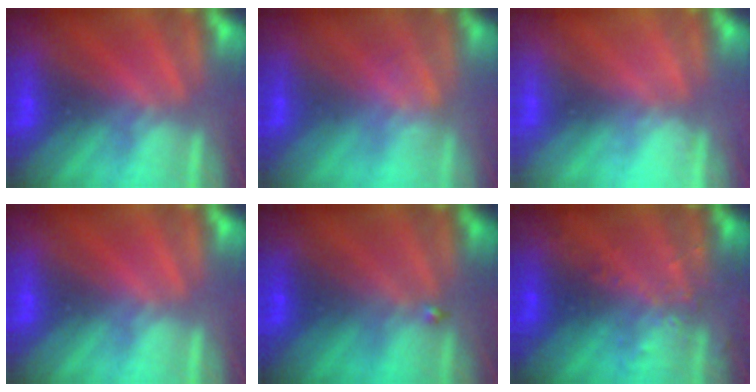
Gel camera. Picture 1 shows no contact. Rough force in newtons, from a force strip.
{"total": 2.4}
{"total": 2.2}
{"total": 0.0}
{"total": 1.9}
{"total": 2.9}